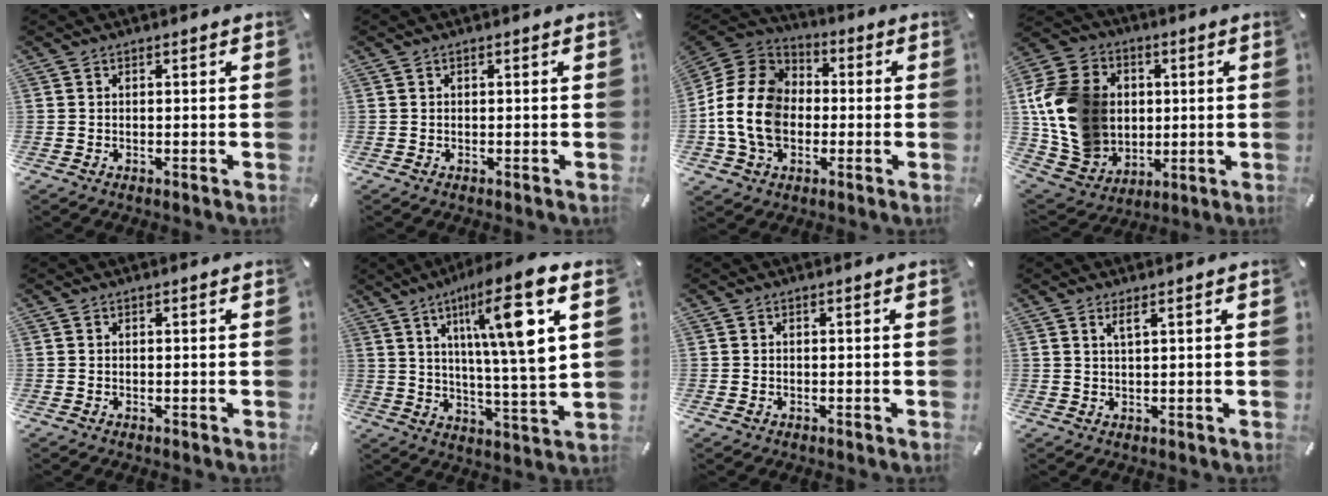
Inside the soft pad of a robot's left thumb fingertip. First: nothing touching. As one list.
[{"total": 0.0}, {"total": 15.8, "force": [-2.6, 13.0, 8.5], "torque": [-0.208, 0.025, -0.049]}, {"total": 17.9, "force": [1.3, 15.3, 9.1], "torque": [-0.196, -0.001, 0.033]}, {"total": 0.0}, {"total": 17.2, "force": [7.9, 2.8, 15.1], "torque": [-0.234, -0.037, 0.109]}, {"total": 0.5, "force": [-0.2, 0.4, 0.3], "torque": [-0.004, 0.001, -0.005]}, {"total": 2.0, "force": [1.4, 0.1, 1.4], "torque": [-0.030, 0.001, 0.024]}]